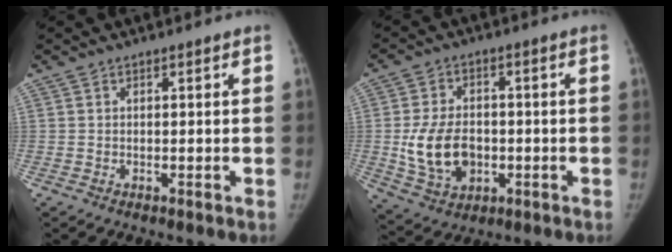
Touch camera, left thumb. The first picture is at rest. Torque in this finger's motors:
{"motor_torque": [0.18, 2.27, 0.69, -0.63, 0.31]}